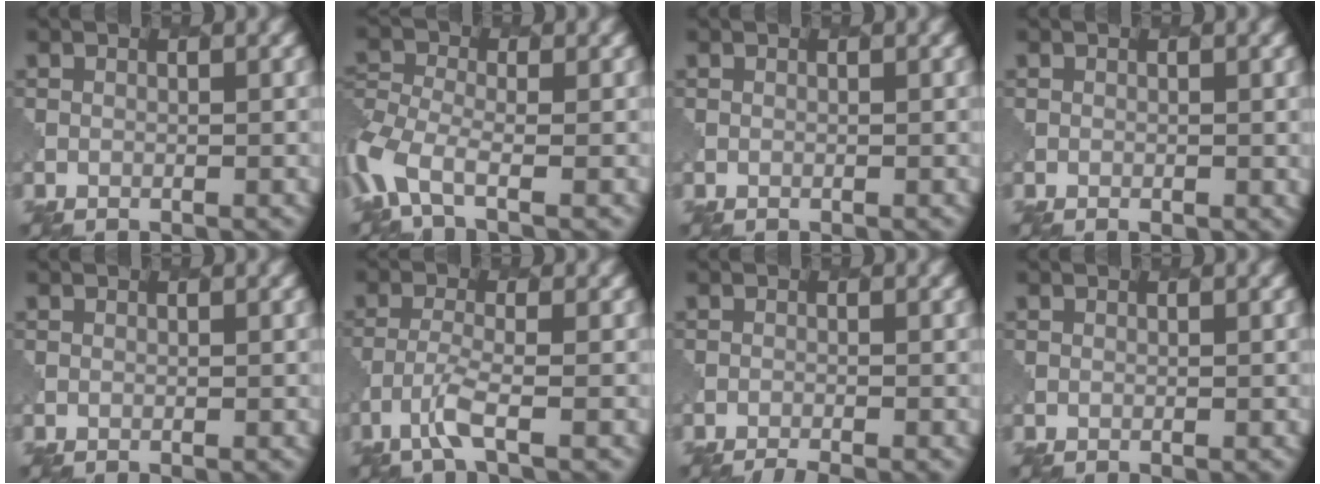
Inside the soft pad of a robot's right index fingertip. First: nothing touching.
{"total": 5.5, "force": [-3.1, 2.4, 3.8], "torque": [-0.101, -0.013, -0.075]}
{"total": 0.0}
{"total": 0.9, "force": [-0.1, 0.5, 0.7], "torque": [-0.008, -0.003, 0.004]}
{"total": 0.0}
{"total": 2.6, "force": [-1.7, 0.2, 1.9], "torque": [-0.046, -0.002, -0.044]}
{"total": 1.7, "force": [-1.6, 0.2, 0.7], "torque": [-0.006, -0.002, -0.031]}
{"total": 0.0}